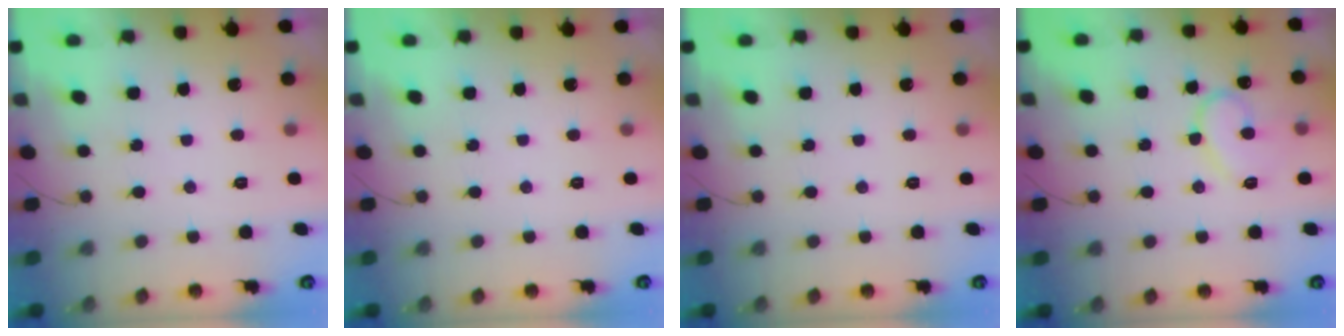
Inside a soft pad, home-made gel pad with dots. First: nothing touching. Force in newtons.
{"total": 1.8, "press": 1.8, "slide": 0.1}
{"total": 0.0}
{"total": 11.8, "press": 11.7, "slide": 1.0}